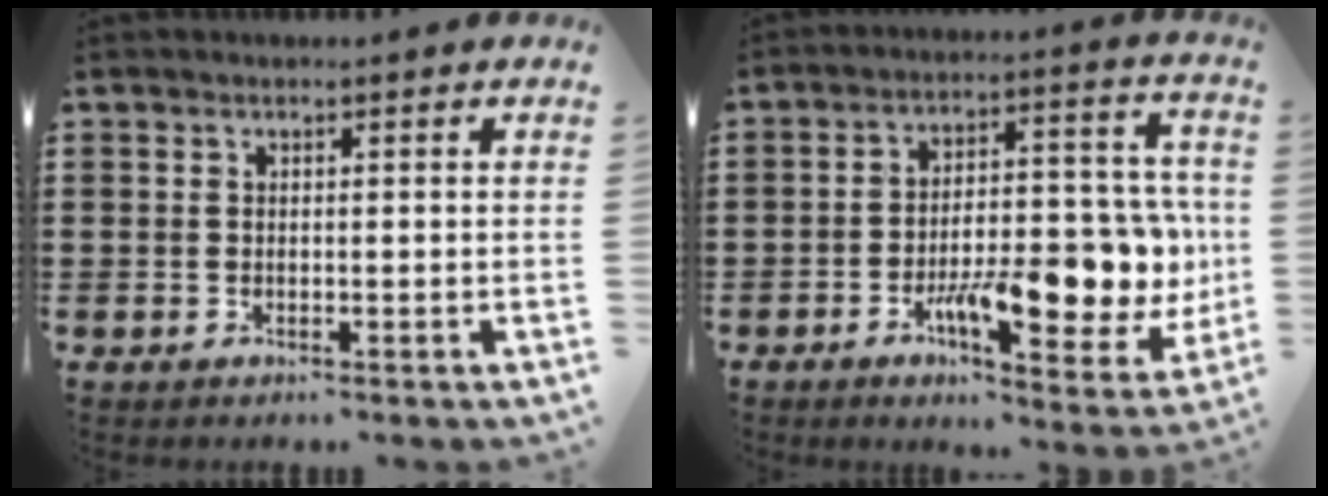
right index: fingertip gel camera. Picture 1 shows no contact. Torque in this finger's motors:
{"motor_torque": [2.14, 0.00, 1.05, 0.21]}